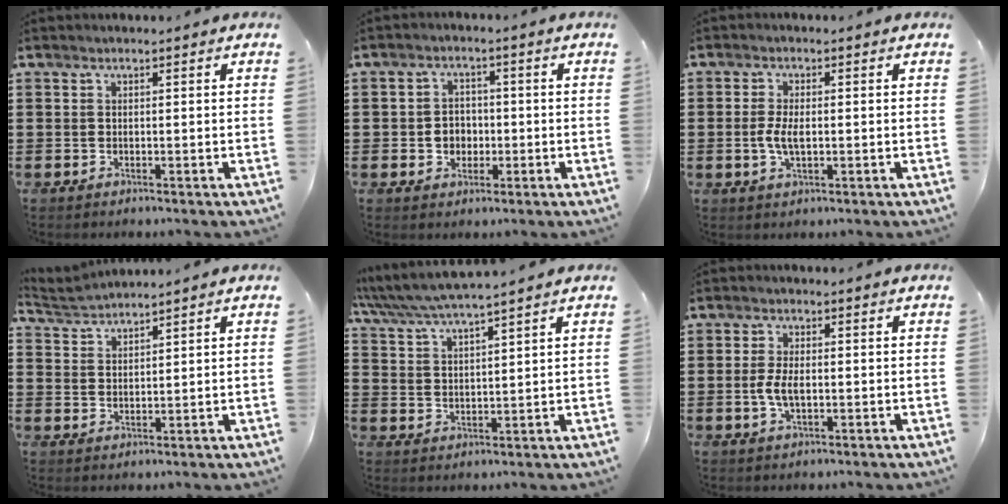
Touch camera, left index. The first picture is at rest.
{"total": 3.5, "force": [-0.6, 2.9, 1.8], "torque": [-0.043, 0.005, -0.015]}
{"total": 4.0, "force": [-0.4, 1.7, 3.6], "torque": [-0.088, -0.005, -0.014]}
{"total": 2.3, "force": [2.3, -0.1, -0.3], "torque": [-0.004, -0.006, 0.042]}
{"total": 4.4, "force": [4.1, -0.2, 1.6], "torque": [-0.047, -0.019, 0.070]}
{"total": 4.1, "force": [-0.6, 1.8, 3.6], "torque": [-0.087, -0.004, -0.016]}